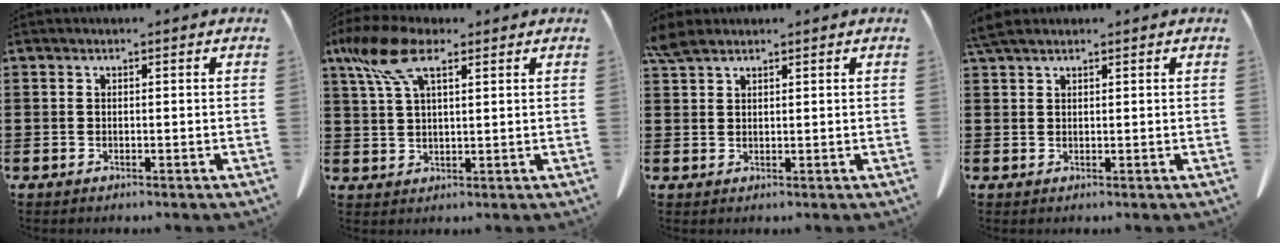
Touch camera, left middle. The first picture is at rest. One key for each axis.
{"total": 8.7, "fx": 5.0, "fy": 3.0, "fz": 6.5, "tx": -0.159, "ty": -0.009, "tz": 0.085}
{"total": 2.9, "fx": 2.4, "fy": 0.9, "fz": 1.5, "tx": -0.037, "ty": 0.002, "tz": 0.046}
{"total": 2.4, "fx": 1.9, "fy": 0.5, "fz": 1.3, "tx": -0.032, "ty": 0.000, "tz": 0.038}